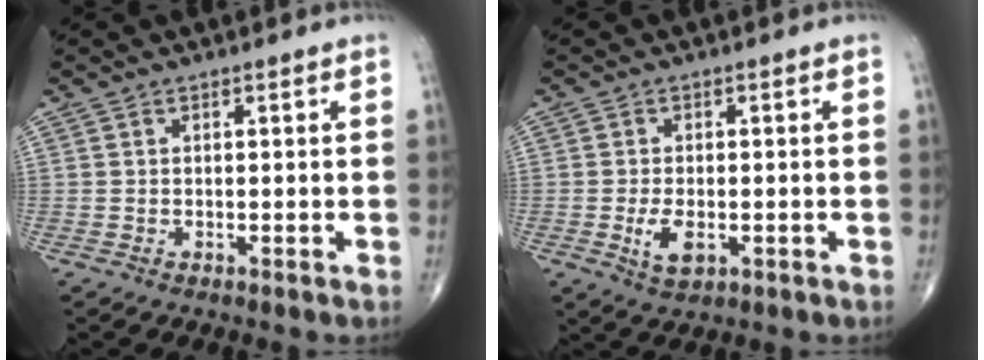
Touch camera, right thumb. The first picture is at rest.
{"total": 4.5, "force": [-1.2, 2.4, 3.7], "torque": [-0.065, -0.005, -0.016]}